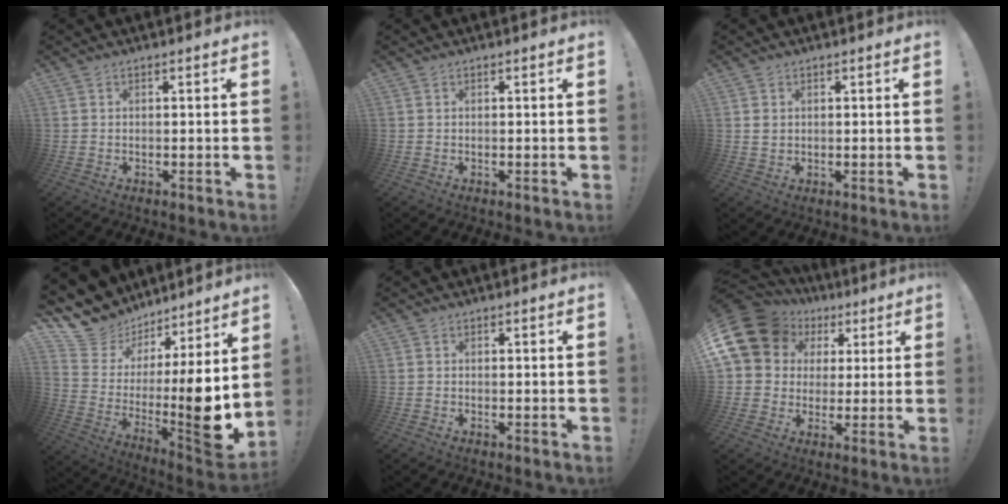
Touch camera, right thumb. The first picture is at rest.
{"total": 0.0}
{"total": 1.8, "force": [0.8, 1.4, 0.8], "torque": [-0.001, -0.005, 0.012]}
{"total": 11.5, "force": [2.6, 6.2, 9.3], "torque": [-0.129, -0.066, 0.050]}
{"total": 0.0}
{"total": 15.5, "force": [5.9, 12.6, 6.8], "torque": [-0.117, -0.027, 0.126]}